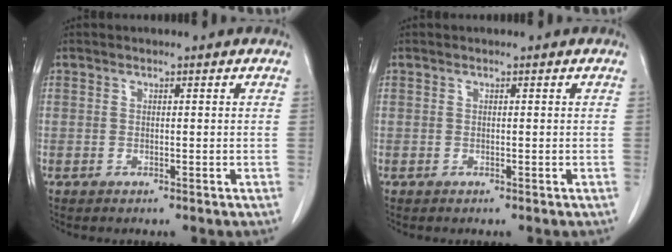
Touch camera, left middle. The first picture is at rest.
{"total": 0.0}